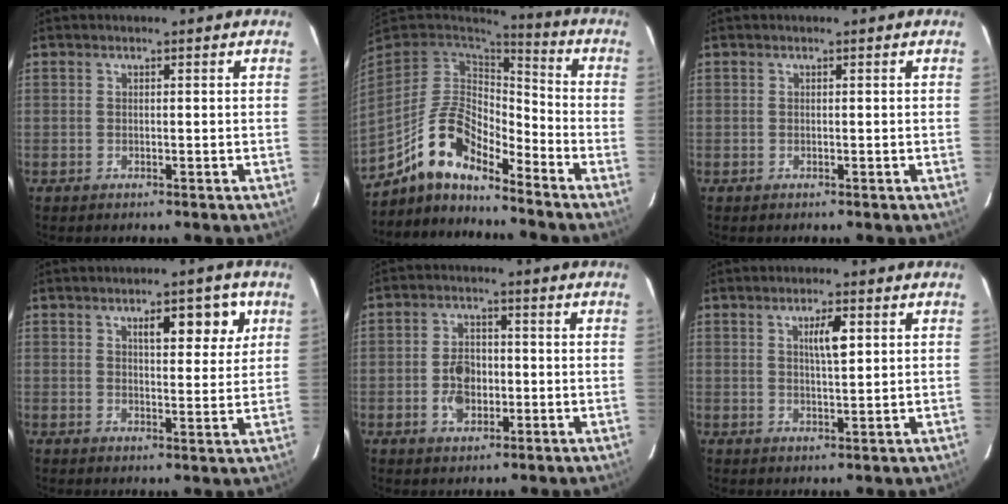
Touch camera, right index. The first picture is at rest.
{"total": 12.2, "force": [-9.6, 3.9, 6.4], "torque": [-0.126, 0.031, -0.179]}
{"total": 0.0}
{"total": 6.7, "force": [3.2, 2.3, 5.5], "torque": [-0.072, 0.006, 0.044]}
{"total": 5.1, "force": [-1.2, 3.2, 3.8], "torque": [-0.076, 0.007, -0.020]}
{"total": 3.9, "force": [1.4, 0.6, 3.5], "torque": [-0.061, 0.002, 0.023]}